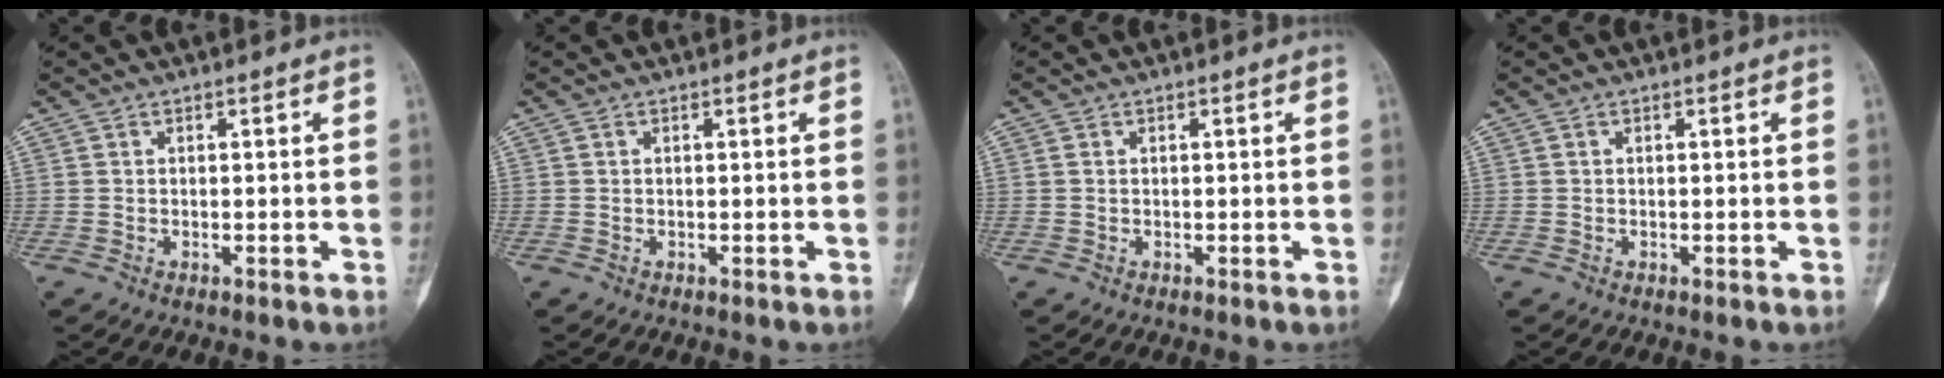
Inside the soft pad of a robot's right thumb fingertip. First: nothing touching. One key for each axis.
{"total": 0.0}
{"total": 0.0}
{"total": 0.0}